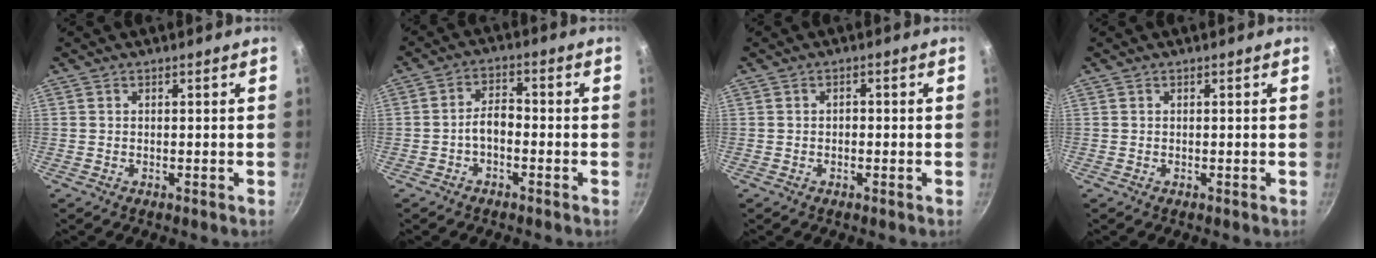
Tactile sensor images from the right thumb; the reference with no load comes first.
{"total": 4.3, "force": [-1.7, 2.3, 3.1], "torque": [-0.046, 0.028, -0.036]}
{"total": 1.2, "force": [-0.3, 0.8, 0.7], "torque": [-0.011, 0.005, -0.006]}
{"total": 0.0}